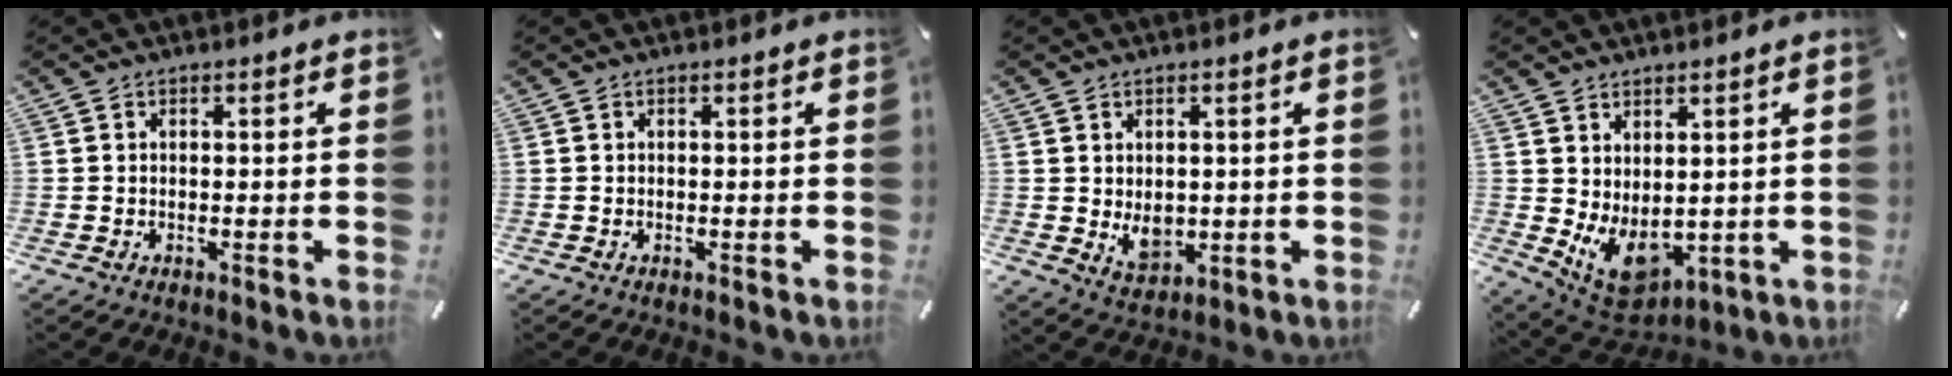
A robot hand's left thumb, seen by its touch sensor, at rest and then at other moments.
{"total": 0.0}
{"total": 5.7, "force": [0.2, 4.5, 3.4], "torque": [-0.050, -0.007, 0.006]}
{"total": 7.2, "force": [0.0, 5.6, 4.6], "torque": [-0.076, -0.020, 0.007]}